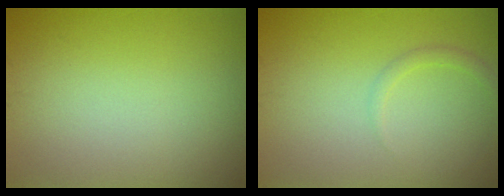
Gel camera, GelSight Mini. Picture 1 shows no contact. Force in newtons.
{"total": 1.0, "press": 1.0, "slide": 0.1}